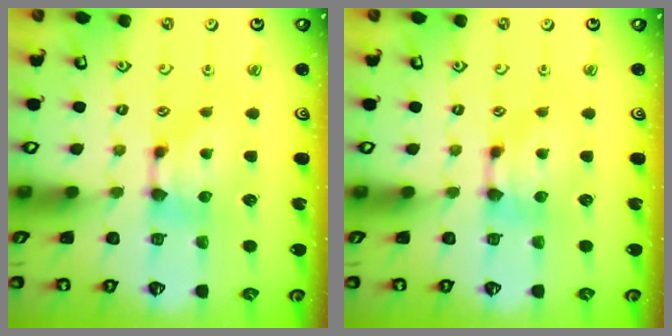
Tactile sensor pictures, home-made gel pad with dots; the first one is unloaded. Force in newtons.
{"total": 0.0}